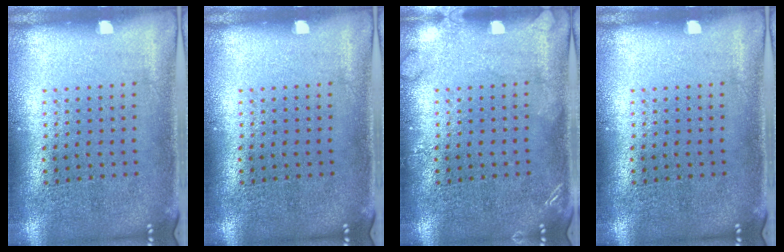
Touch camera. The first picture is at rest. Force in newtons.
{"total": 0.0}
{"total": 1.5, "press": 1.5, "slide": 0.2}
{"total": 0.0}